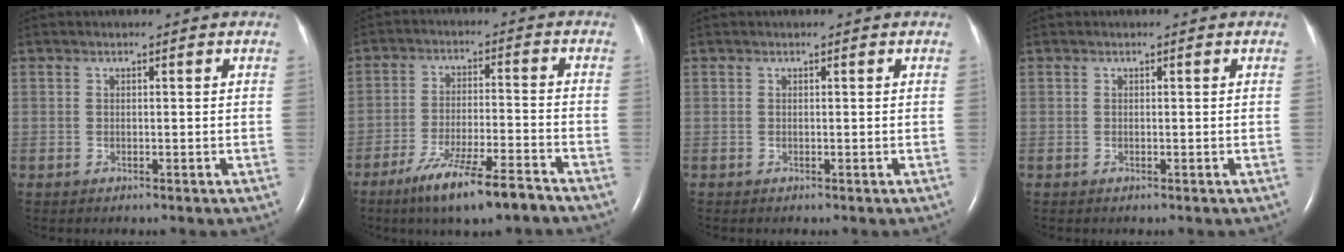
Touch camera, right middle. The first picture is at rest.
{"total": 11.5, "force": [-8.3, 0.6, 7.9], "torque": [-0.143, -0.032, -0.146]}
{"total": 0.0}
{"total": 0.0}